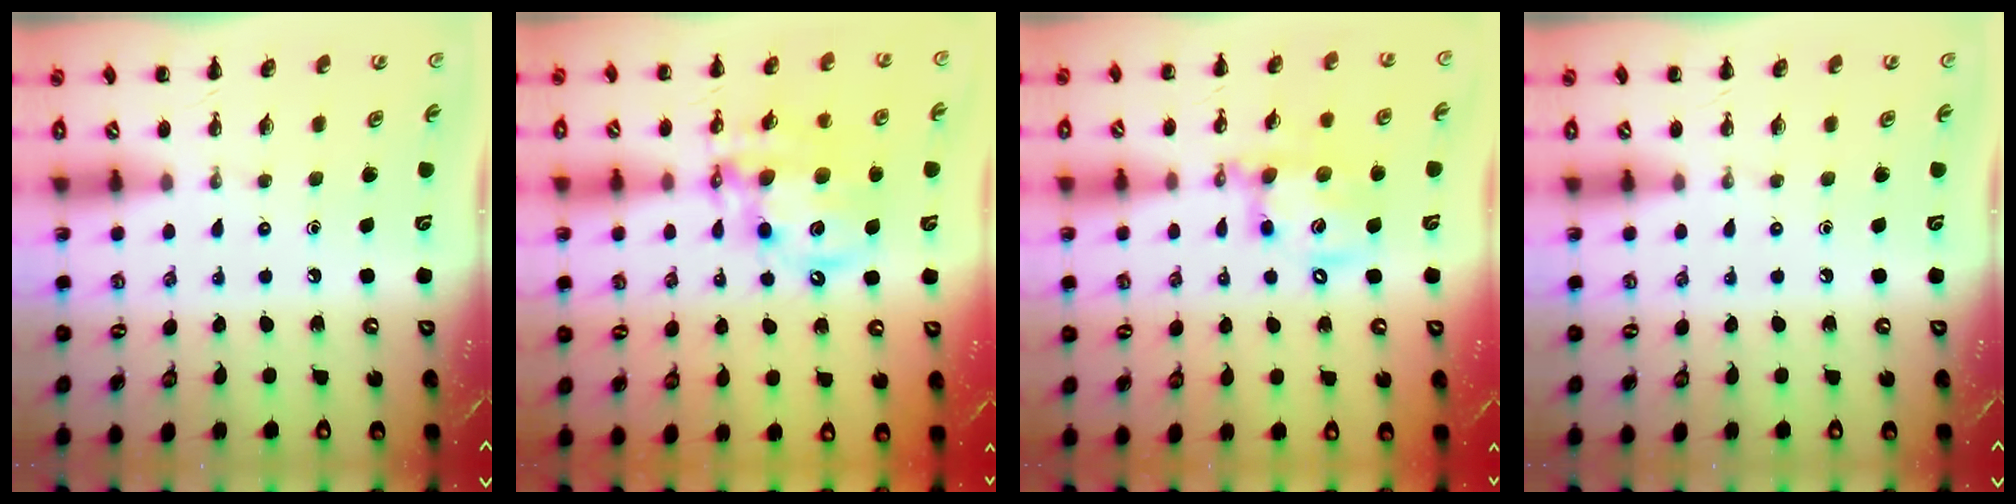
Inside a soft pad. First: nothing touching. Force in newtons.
{"total": 14.2, "press": 13.7, "slide": 3.8}
{"total": 13.4, "press": 13.1, "slide": 2.7}
{"total": 0.0}